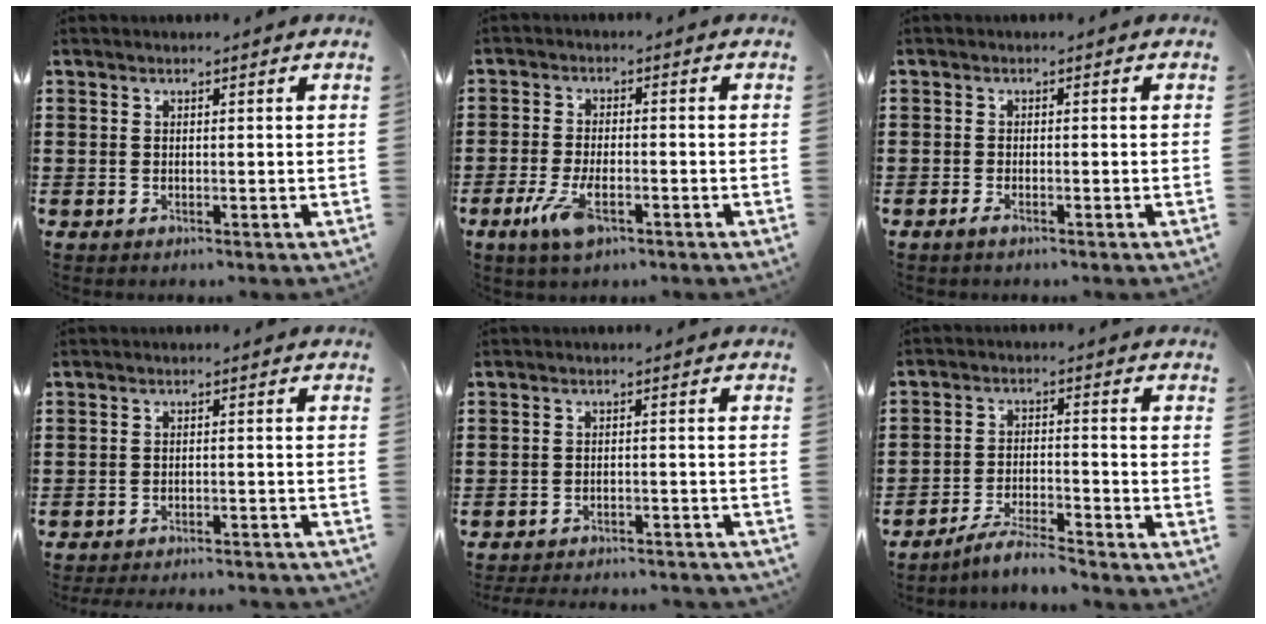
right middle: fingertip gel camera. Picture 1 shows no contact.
{"total": 6.2, "force": [-2.7, 2.3, 5.1], "torque": [-0.117, -0.010, -0.052]}
{"total": 1.0, "force": [-0.7, 0.1, 0.8], "torque": [-0.017, -0.004, -0.011]}
{"total": 2.6, "force": [-2.6, -0.2, 0.3], "torque": [-0.006, 0.001, -0.054]}
{"total": 3.0, "force": [-3.0, 0.0, 0.4], "torque": [-0.009, 0.001, -0.061]}
{"total": 5.1, "force": [-4.8, 0.2, 1.5], "torque": [-0.040, -0.001, -0.097]}